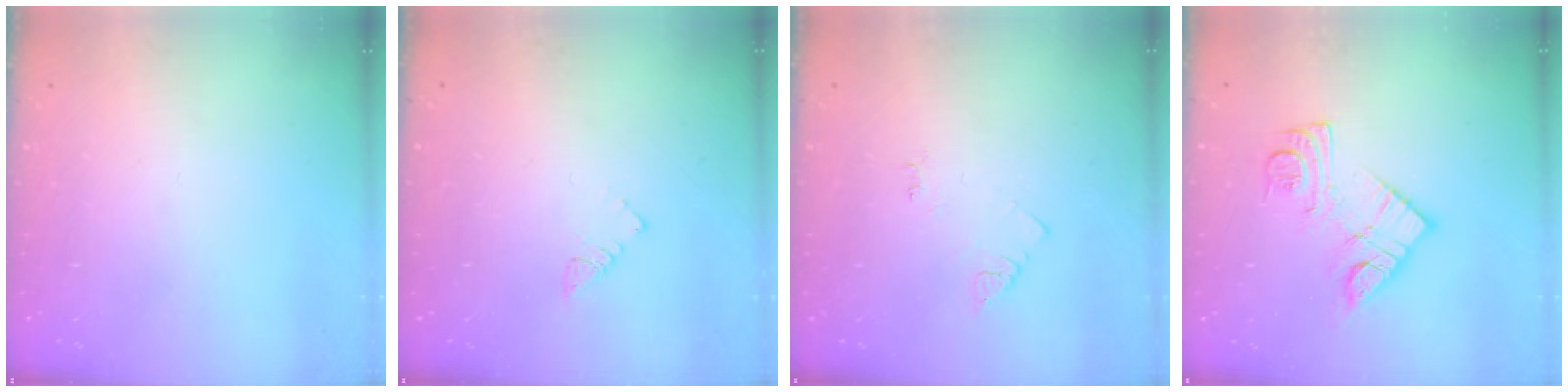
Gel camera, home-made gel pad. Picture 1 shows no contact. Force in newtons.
{"total": 3.4, "press": 3.4, "slide": 0.5}
{"total": 2.7, "press": 2.7, "slide": 0.4}
{"total": 11.8, "press": 11.8, "slide": 0.7}